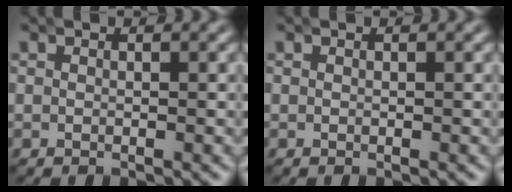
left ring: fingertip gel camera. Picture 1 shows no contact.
{"total": 0.0}